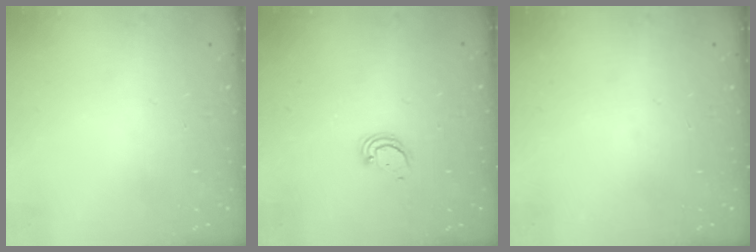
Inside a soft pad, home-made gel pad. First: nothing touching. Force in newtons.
{"total": 2.8, "press": 2.8, "slide": 0.2}
{"total": 0.0}